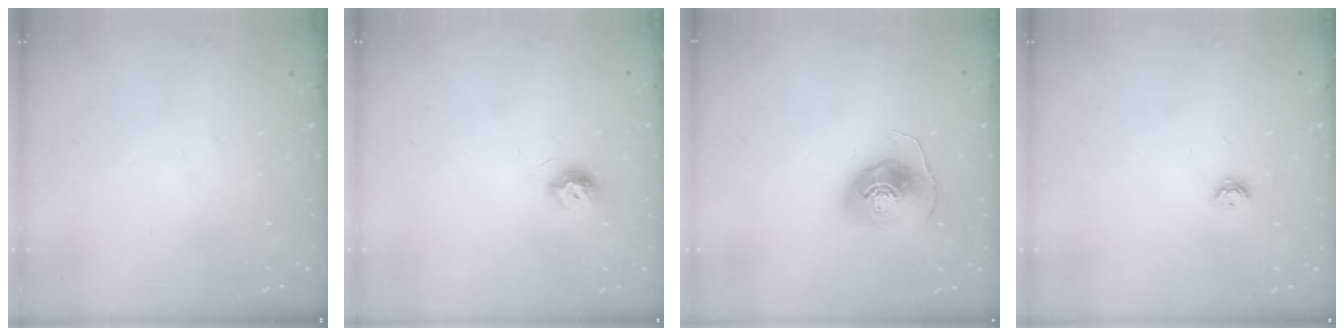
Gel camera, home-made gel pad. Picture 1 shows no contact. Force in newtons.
{"total": 7.6, "press": 7.6, "slide": 0.2}
{"total": 8.9, "press": 8.9, "slide": 0.8}
{"total": 4.3, "press": 4.3, "slide": 0.6}